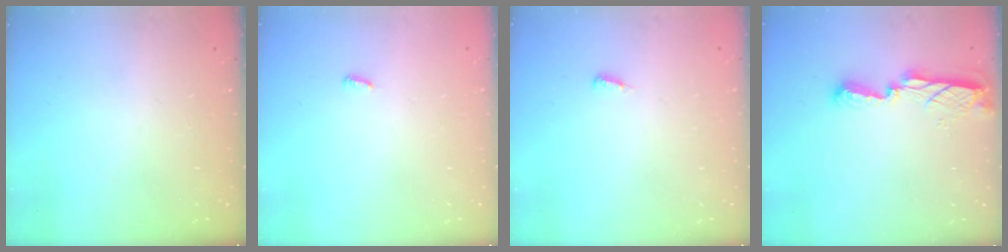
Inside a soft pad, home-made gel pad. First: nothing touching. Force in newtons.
{"total": 2.6, "press": 2.6, "slide": 0.2}
{"total": 3.8, "press": 3.8, "slide": 0.4}
{"total": 7.8, "press": 7.7, "slide": 0.3}